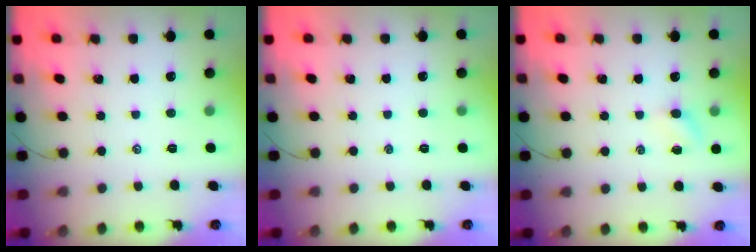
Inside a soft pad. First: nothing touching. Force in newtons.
{"total": 0.0}
{"total": 3.5, "press": 3.3, "slide": 1.1}